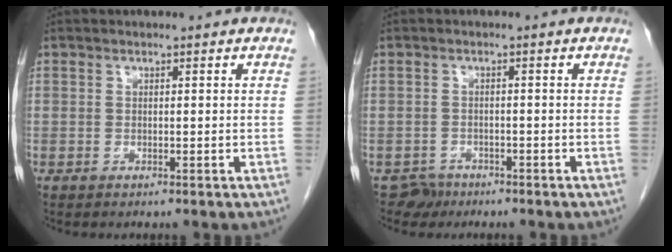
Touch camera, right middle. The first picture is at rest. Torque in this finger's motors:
{"motor_torque": [-0.38, -0.46, -0.02, -0.04]}